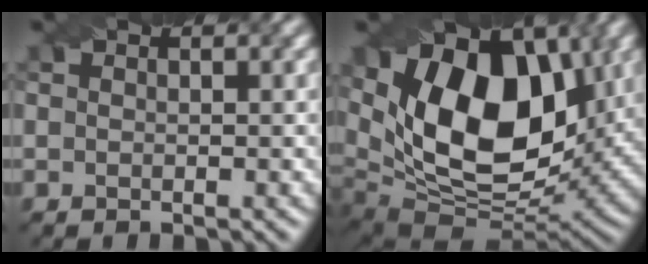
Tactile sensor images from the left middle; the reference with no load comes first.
{"total": 15.2, "force": [3.9, 9.0, 11.5], "torque": [-0.169, 0.002, 0.061]}